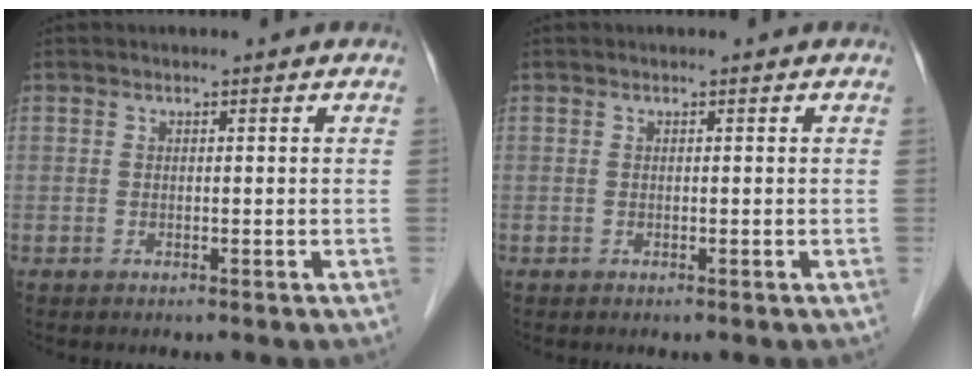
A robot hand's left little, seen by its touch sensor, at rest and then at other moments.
{"total": 0.0}